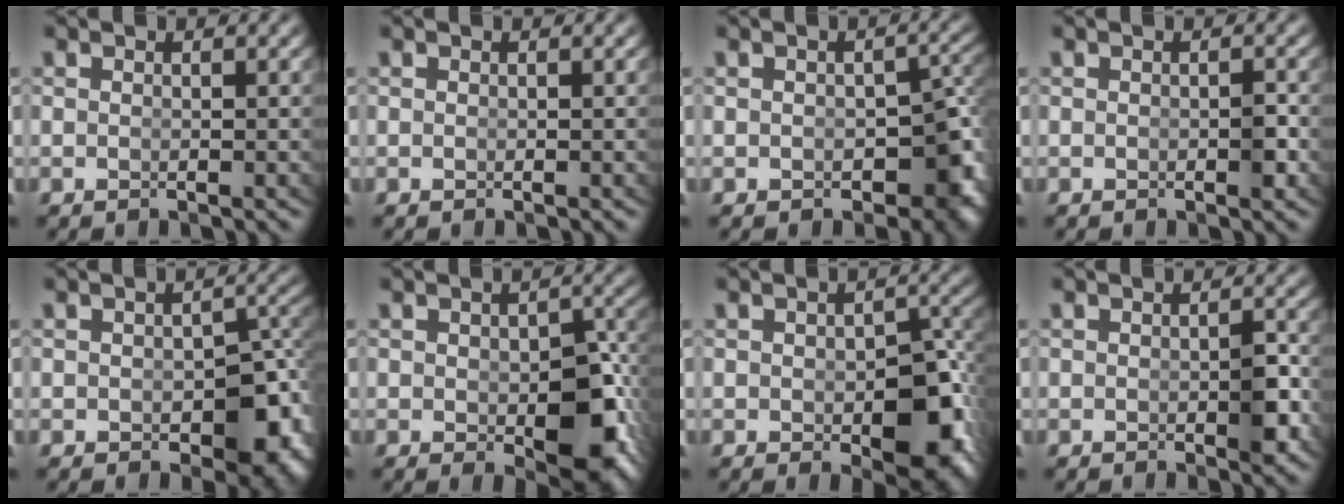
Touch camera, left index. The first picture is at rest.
{"total": 0.0}
{"total": 3.9, "force": [-1.5, 2.3, 2.8], "torque": [-0.025, -0.010, -0.013]}
{"total": 0.9, "force": [-0.3, 0.2, 0.9], "torque": [-0.013, -0.003, -0.004]}
{"total": 5.4, "force": [-1.8, 3.1, 4.0], "torque": [-0.034, -0.011, -0.015]}
{"total": 6.3, "force": [-1.7, 3.3, 5.0], "torque": [-0.064, -0.030, -0.009]}
{"total": 6.9, "force": [-2.0, 3.8, 5.3], "torque": [-0.060, -0.023, -0.016]}
{"total": 2.3, "force": [-0.5, 0.9, 2.0], "torque": [-0.029, -0.005, -0.006]}